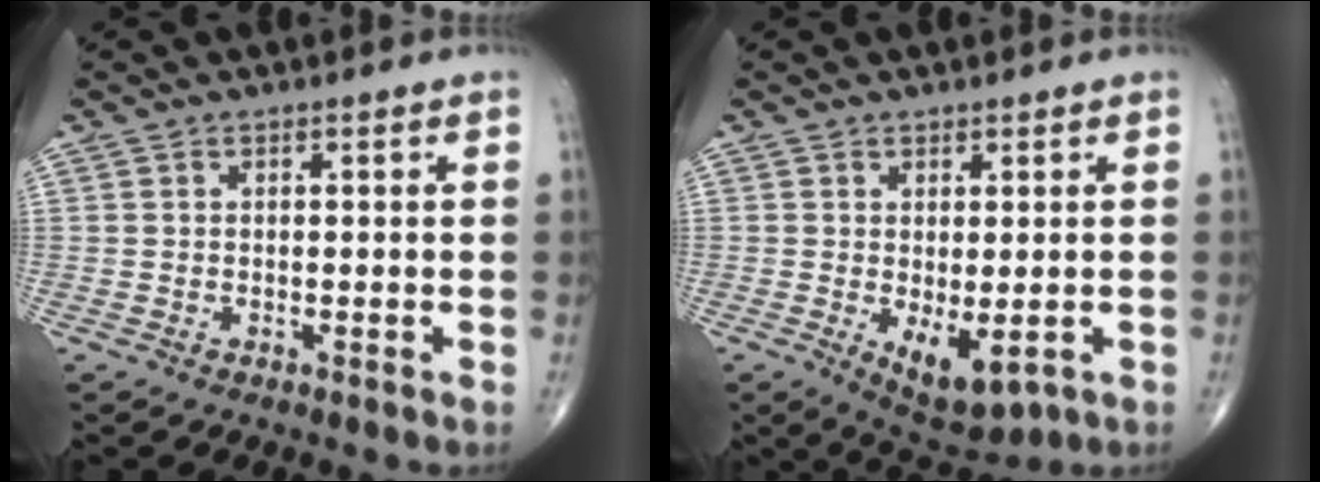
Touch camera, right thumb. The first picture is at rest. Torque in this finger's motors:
{"motor_torque": [1.14, 0.88, 0.30, -0.46, 0.28]}